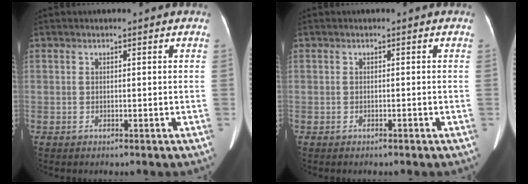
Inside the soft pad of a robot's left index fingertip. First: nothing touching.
{"total": 0.0}